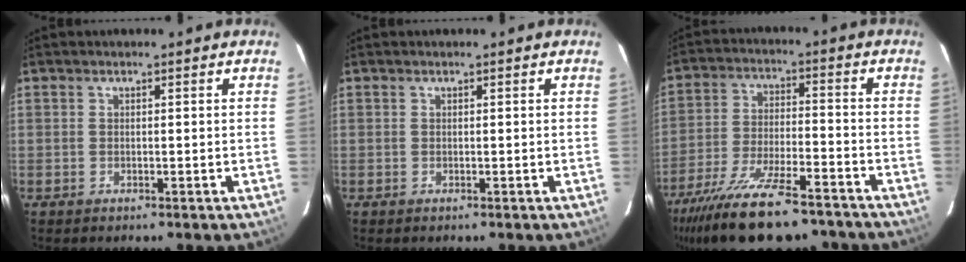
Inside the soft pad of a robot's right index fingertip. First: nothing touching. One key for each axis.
{"total": 0.0}
{"total": 21.3, "fx": -17.0, "fy": 5.8, "fz": 11.5, "tx": -0.226, "ty": -0.042, "tz": -0.269}